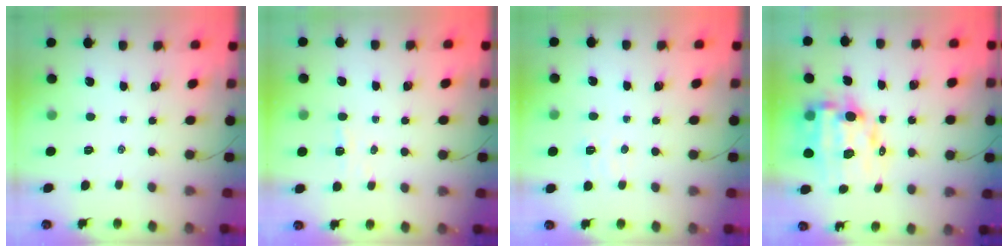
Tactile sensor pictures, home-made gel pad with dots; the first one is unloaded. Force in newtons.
{"total": 3.0, "press": 2.8, "slide": 0.9}
{"total": 5.0, "press": 4.8, "slide": 1.2}
{"total": 13.4, "press": 13.0, "slide": 3.4}